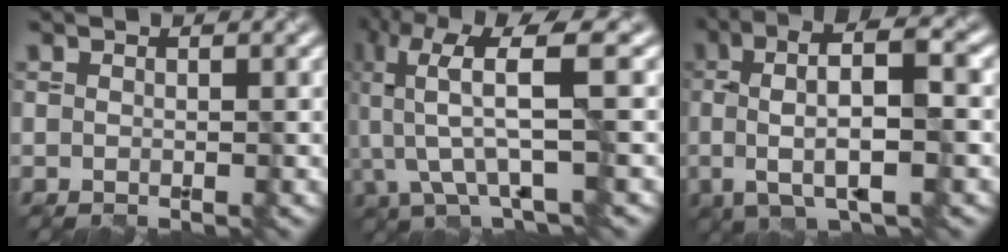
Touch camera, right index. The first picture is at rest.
{"total": 6.9, "force": [-0.2, 1.5, 6.7], "torque": [-0.151, 0.010, -0.003]}
{"total": 7.6, "force": [0.1, 2.0, 7.4], "torque": [-0.123, 0.012, 0.001]}